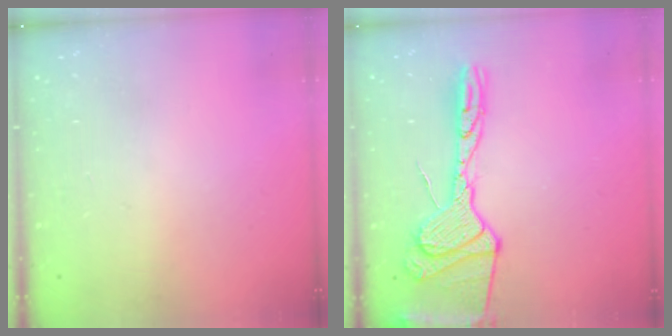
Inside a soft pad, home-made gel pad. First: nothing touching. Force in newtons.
{"total": 18.9, "press": 18.8, "slide": 1.9}